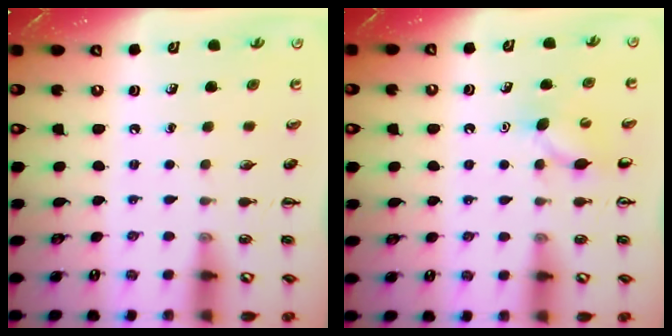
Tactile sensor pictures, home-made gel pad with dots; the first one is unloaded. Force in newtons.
{"total": 6.7, "press": 6.4, "slide": 1.7}